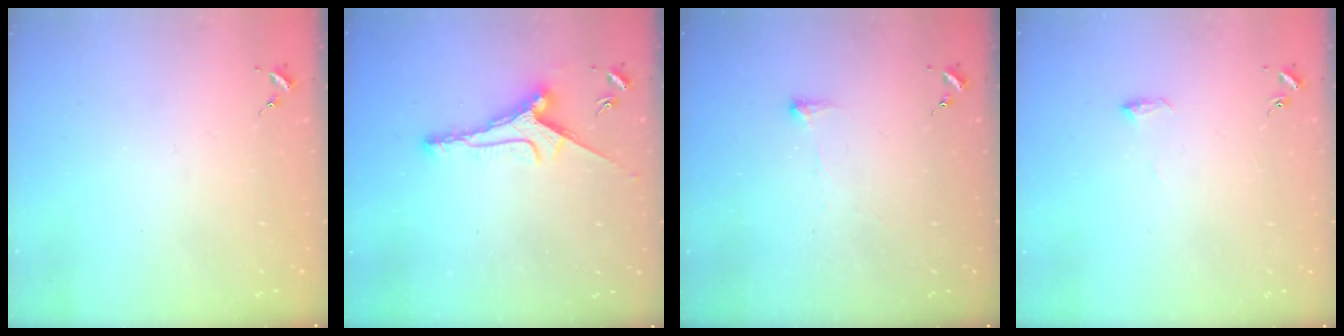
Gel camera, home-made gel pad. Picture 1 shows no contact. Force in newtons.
{"total": 8.6, "press": 8.6, "slide": 0.5}
{"total": 3.7, "press": 3.6, "slide": 0.8}
{"total": 6.0, "press": 6.0, "slide": 0.7}